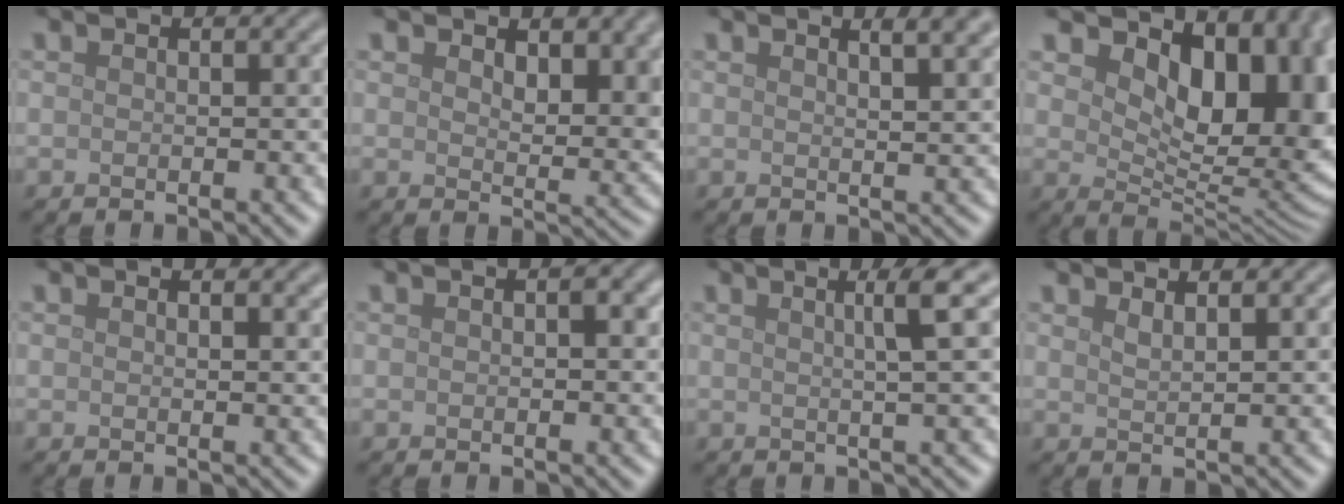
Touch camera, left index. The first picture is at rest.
{"total": 5.5, "force": [2.6, 3.0, 3.7], "torque": [-0.054, -0.009, 0.042]}
{"total": 4.3, "force": [2.7, 1.6, 2.9], "torque": [-0.009, 0.024, 0.014]}
{"total": 12.1, "force": [4.7, 6.5, 9.1], "torque": [-0.116, -0.006, 0.082]}
{"total": 1.0, "force": [0.8, 0.3, 0.5], "torque": [-0.003, 0.000, 0.013]}
{"total": 0.9, "force": [0.2, 0.4, 0.7], "torque": [-0.007, 0.002, 0.003]}
{"total": 3.5, "force": [1.1, 0.4, 3.3], "torque": [-0.048, 0.014, 0.013]}
{"total": 1.4, "force": [1.2, 0.3, 0.7], "torque": [-0.008, 0.002, 0.019]}